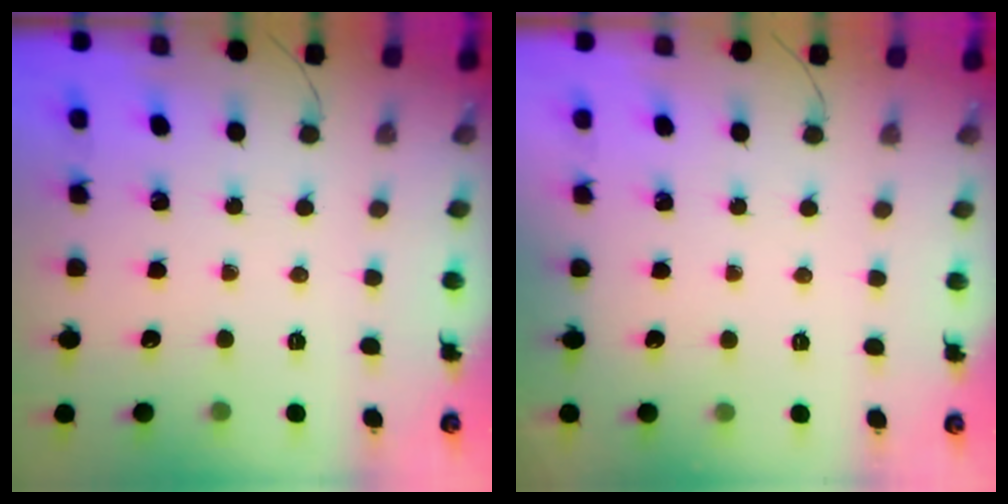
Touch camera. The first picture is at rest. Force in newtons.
{"total": 1.8, "press": 1.7, "slide": 0.3}